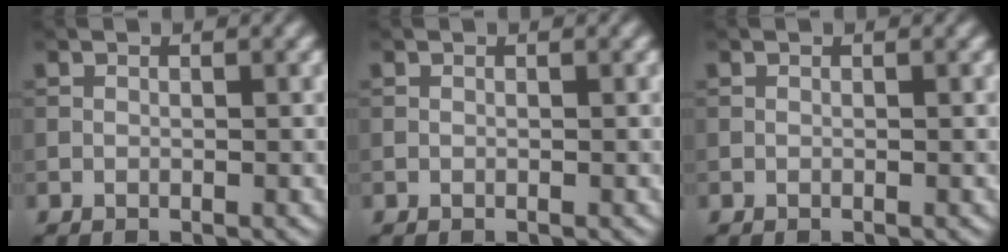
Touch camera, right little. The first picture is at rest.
{"total": 0.0}
{"total": 0.0}